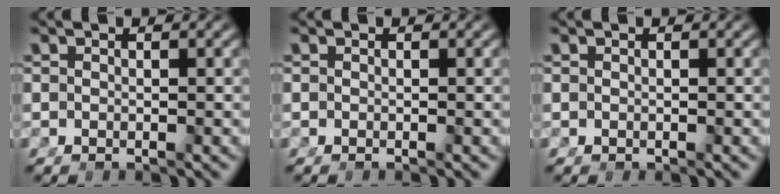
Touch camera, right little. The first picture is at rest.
{"total": 0.0}
{"total": 0.0}